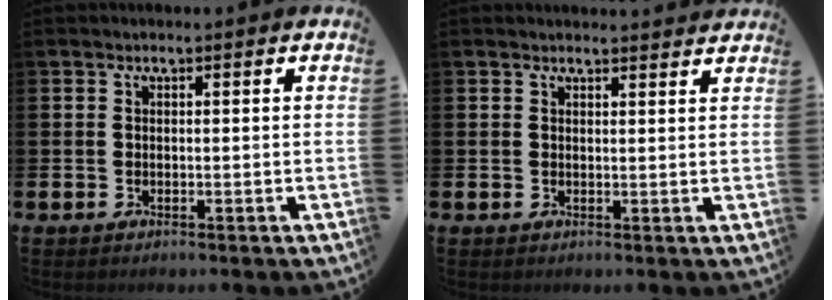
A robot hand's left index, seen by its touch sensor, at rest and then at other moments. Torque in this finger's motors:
{"motor_torque": [1.01, -1.14, 0.00, -0.01]}